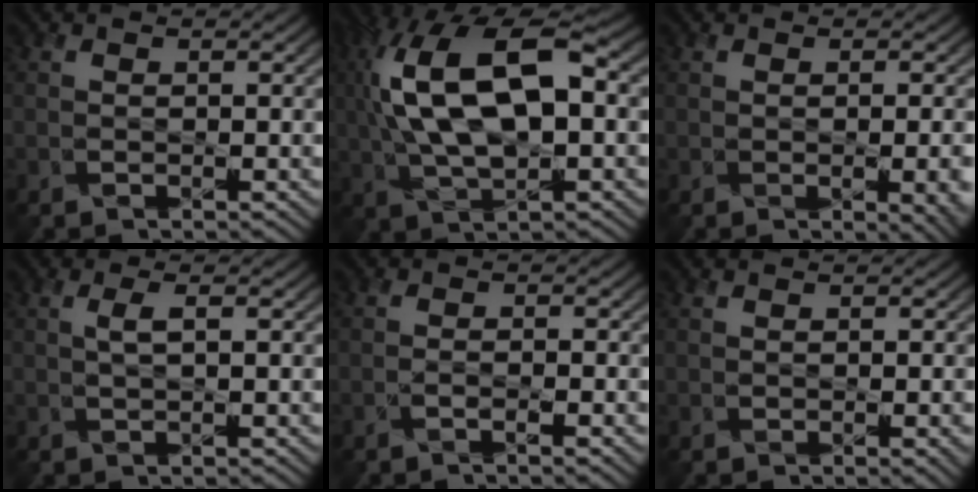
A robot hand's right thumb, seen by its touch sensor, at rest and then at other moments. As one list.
[{"total": 15.0, "force": [2.5, 6.6, 13.2], "torque": [-0.283, 0.016, 0.042]}, {"total": 5.4, "force": [-1.2, 2.2, 4.8], "torque": [-0.046, -0.012, 0.002]}, {"total": 1.5, "force": [0.6, 0.4, 1.3], "torque": [-0.023, 0.009, 0.010]}, {"total": 1.3, "force": [-1.0, 0.1, 0.8], "torque": [-0.012, 0.004, -0.029]}, {"total": 1.9, "force": [-0.2, 0.6, 1.8], "torque": [-0.023, -0.001, 0.000]}]